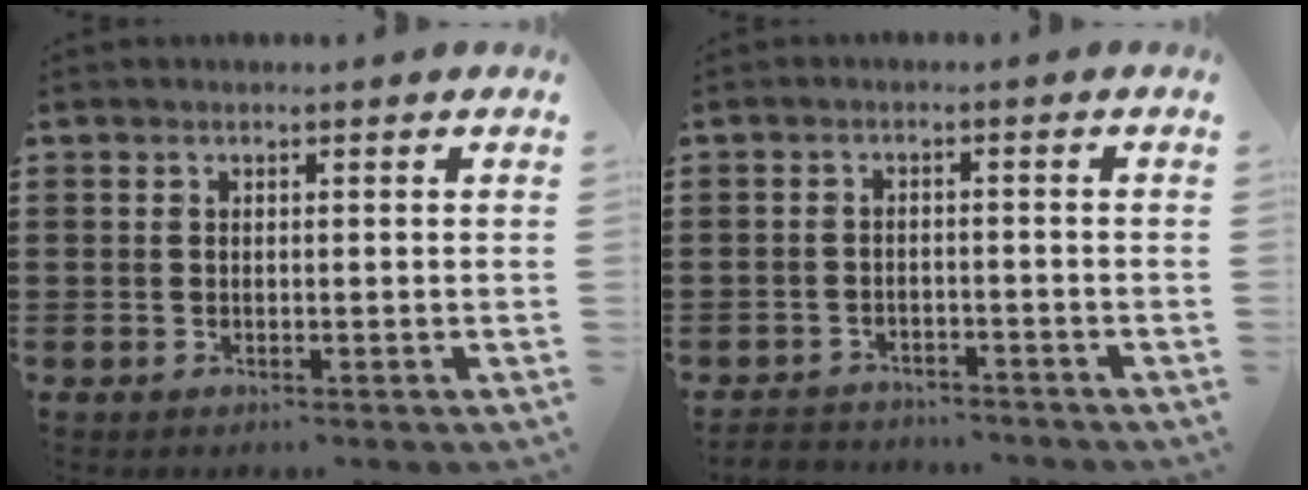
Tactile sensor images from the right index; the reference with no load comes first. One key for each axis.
{"total": 2.5, "fx": -2.4, "fy": 0.4, "fz": -0.3, "tx": -0.004, "ty": 0.000, "tz": -0.055}